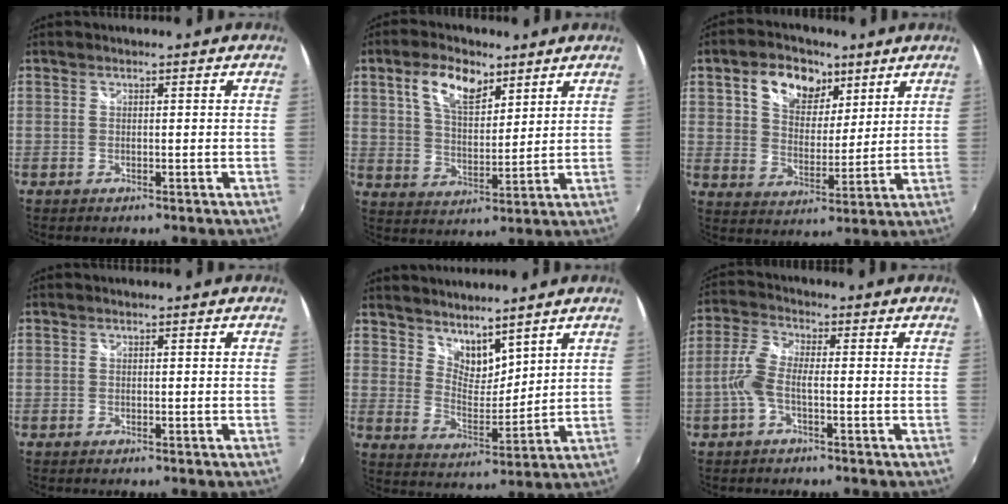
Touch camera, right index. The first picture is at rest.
{"total": 9.4, "force": [5.4, 4.5, 6.3], "torque": [-0.115, 0.012, 0.097]}
{"total": 11.6, "force": [6.2, 7.4, 6.4], "torque": [-0.116, 0.022, 0.105]}
{"total": 0.0}
{"total": 8.1, "force": [6.9, 2.9, 2.9], "torque": [-0.039, -0.001, 0.130]}
{"total": 5.5, "force": [-1.6, 1.7, 5.0], "torque": [-0.117, 0.009, -0.035]}